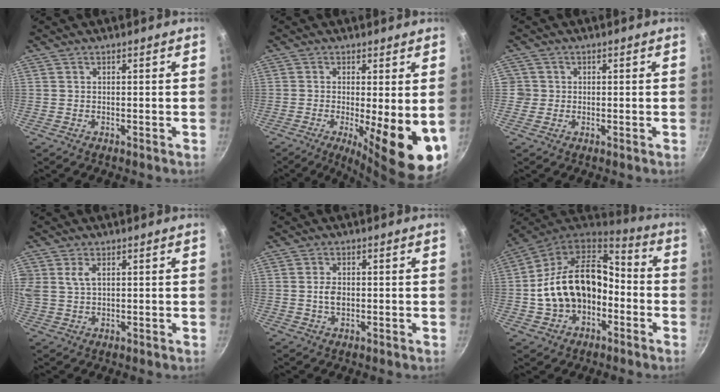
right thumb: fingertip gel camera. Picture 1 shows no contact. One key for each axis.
{"total": 13.3, "fx": -2.4, "fy": 3.5, "fz": 12.6, "tx": -0.163, "ty": -0.016, "tz": -0.028}
{"total": 2.6, "fx": -0.1, "fy": 2.5, "fz": 0.3, "tx": 0.011, "ty": 0.009, "tz": -0.005}
{"total": 5.5, "fx": 1.9, "fy": 3.7, "fz": 3.7, "tx": -0.069, "ty": 0.004, "tz": 0.037}
{"total": 3.0, "fx": -0.1, "fy": 2.0, "fz": 2.3, "tx": -0.037, "ty": 0.003, "tz": -0.004}
{"total": 20.0, "fx": -3.0, "fy": 14.2, "fz": 13.8, "tx": -0.222, "ty": 0.063, "tz": -0.052}